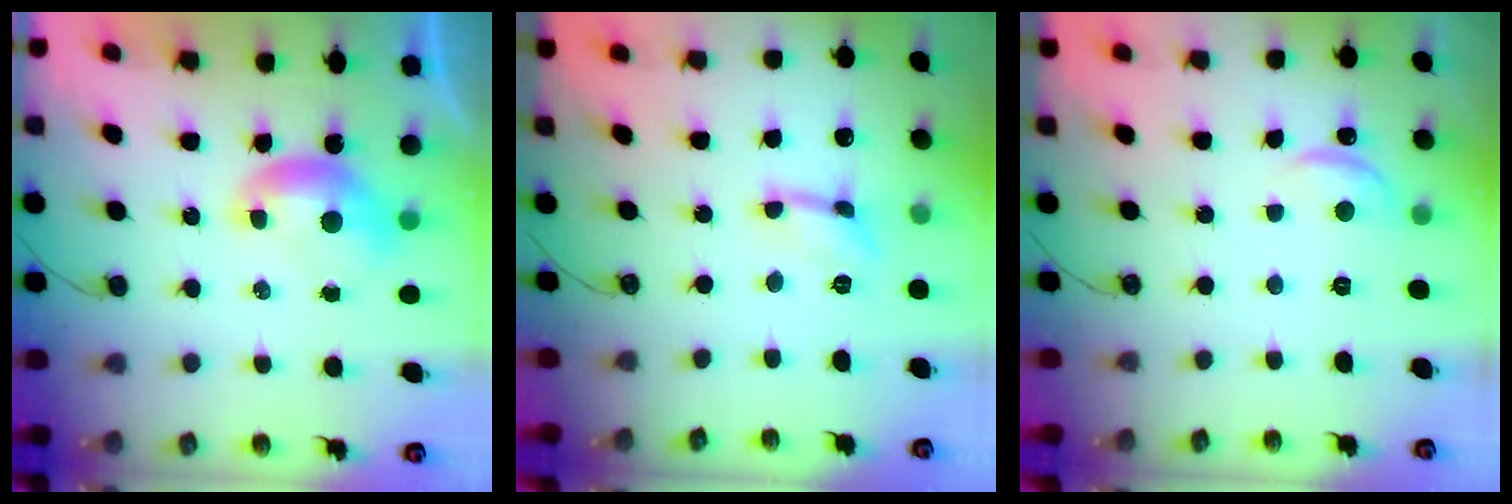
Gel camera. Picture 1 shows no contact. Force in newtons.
{"total": 0.0}
{"total": 2.6, "press": 2.5, "slide": 0.7}